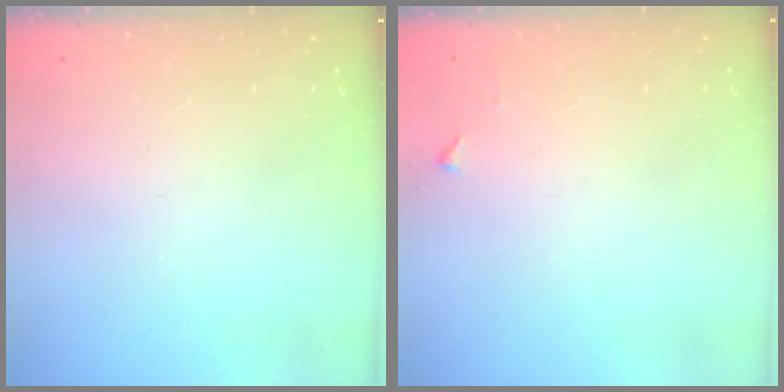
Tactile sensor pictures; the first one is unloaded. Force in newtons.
{"total": 3.2, "press": 3.2, "slide": 0.4}